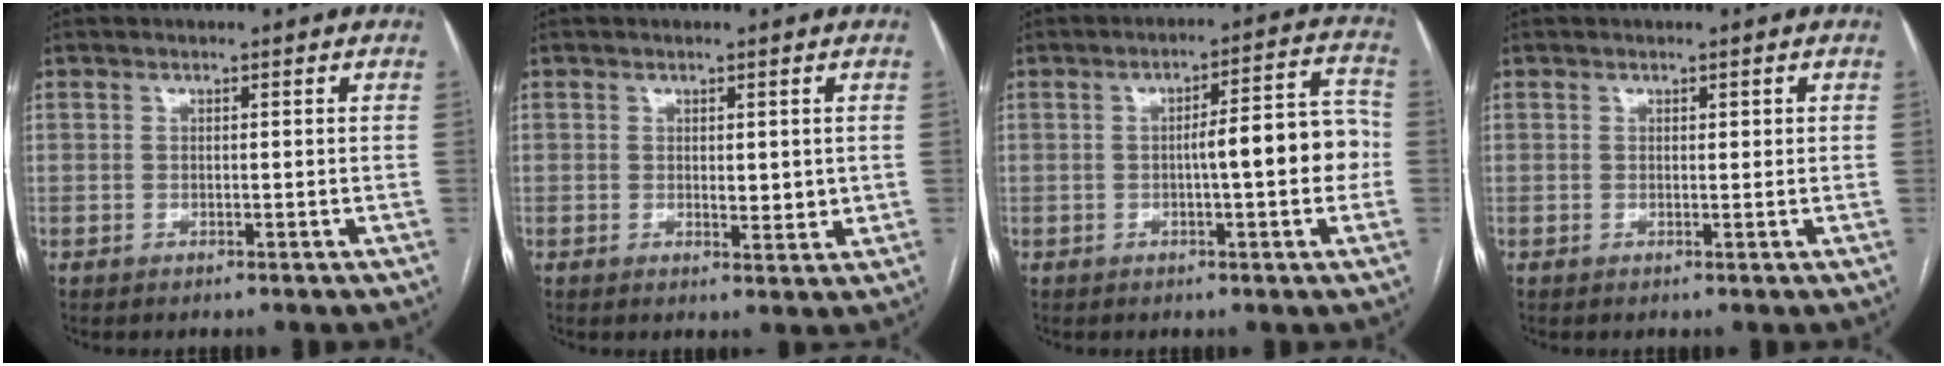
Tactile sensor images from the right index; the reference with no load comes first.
{"total": 2.7, "force": [0.5, 1.4, 2.2], "torque": [-0.029, -0.008, 0.011]}
{"total": 9.2, "force": [-1.0, 1.8, 9.0], "torque": [-0.115, 0.032, -0.013]}
{"total": 0.7, "force": [0.3, 0.4, 0.6], "torque": [-0.007, 0.002, 0.004]}